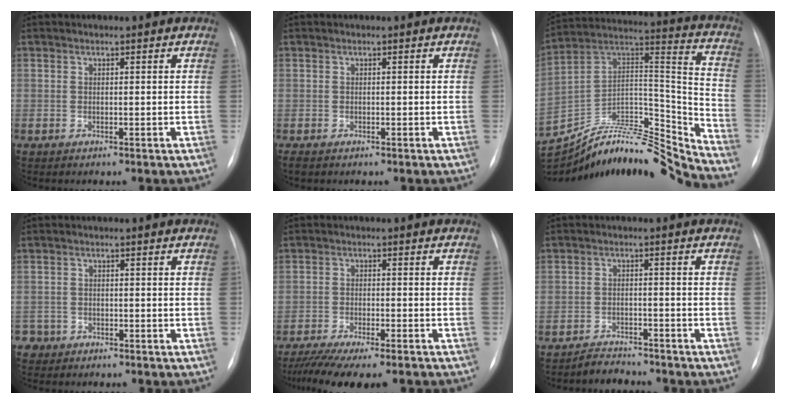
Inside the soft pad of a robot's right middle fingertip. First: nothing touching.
{"total": 1.1, "force": [-0.8, 0.5, 0.5], "torque": [-0.011, -0.001, -0.009]}
{"total": 25.4, "force": [-24.2, 1.2, 7.7], "torque": [-0.149, 0.036, -0.394]}
{"total": 2.1, "force": [-1.4, 1.5, -0.5], "torque": [0.004, 0.008, -0.028]}
{"total": 12.3, "force": [-10.2, 1.7, 6.6], "torque": [-0.100, -0.016, -0.152]}
{"total": 3.3, "force": [-3.2, 1.0, -0.2], "torque": [0.000, -0.005, -0.051]}